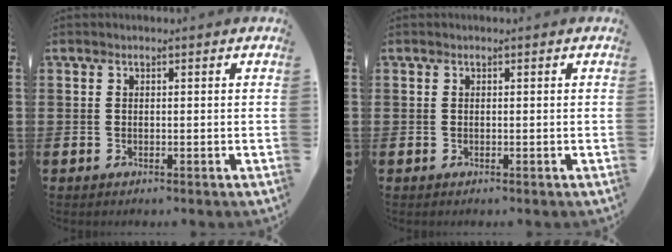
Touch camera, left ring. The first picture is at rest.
{"total": 0.0}